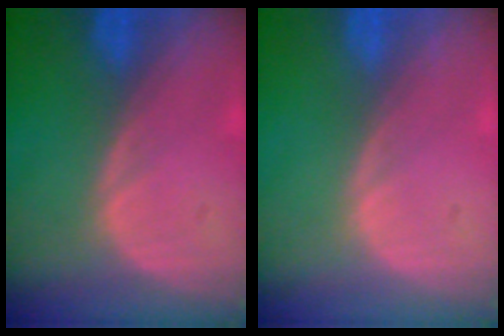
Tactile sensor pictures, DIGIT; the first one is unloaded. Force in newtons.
{"total": 0.0}